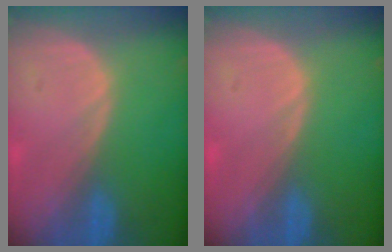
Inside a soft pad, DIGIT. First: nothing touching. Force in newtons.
{"total": 0.5, "press": 0.1, "slide": 0.5}